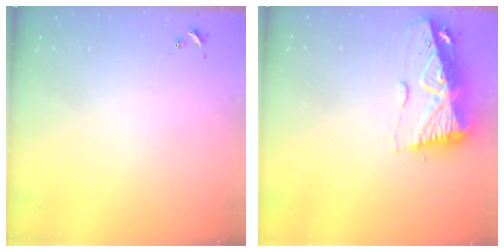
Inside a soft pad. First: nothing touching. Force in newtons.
{"total": 10.6, "press": 10.5, "slide": 1.1}